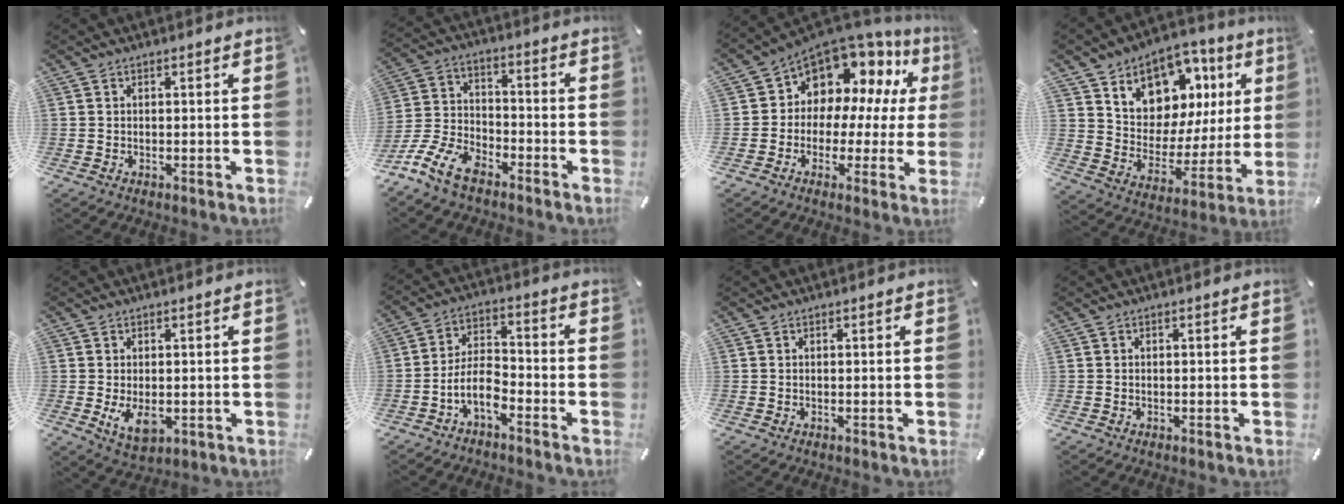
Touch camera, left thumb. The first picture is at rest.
{"total": 11.6, "force": [-8.6, 5.6, 5.5], "torque": [-0.120, 0.039, -0.165]}
{"total": 10.2, "force": [6.5, 7.4, 2.6], "torque": [-0.054, -0.069, 0.124]}
{"total": 11.1, "force": [7.1, 8.1, 2.7], "torque": [-0.046, -0.080, 0.125]}
{"total": 5.5, "force": [-0.6, 3.5, 4.2], "torque": [-0.084, -0.012, -0.013]}
{"total": 8.9, "force": [-4.9, 4.4, 6.0], "torque": [-0.130, 0.015, -0.091]}
{"total": 0.0}
{"total": 0.0}